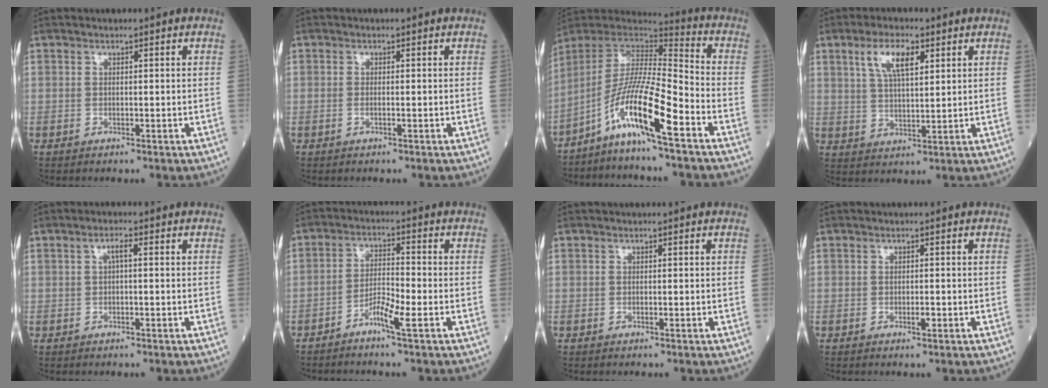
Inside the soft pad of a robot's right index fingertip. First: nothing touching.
{"total": 0.6, "force": [-0.2, 0.2, 0.5], "torque": [-0.012, -0.001, -0.004]}
{"total": 13.0, "force": [-7.5, -0.1, 10.6], "torque": [-0.207, -0.004, -0.143]}
{"total": 6.9, "force": [3.3, 2.2, 5.7], "torque": [-0.112, 0.009, 0.063]}
{"total": 1.6, "force": [0.2, 0.3, 1.6], "torque": [-0.027, 0.004, 0.003]}
{"total": 4.3, "force": [-2.7, 0.0, 3.3], "torque": [-0.062, 0.005, -0.054]}
{"total": 0.0}
{"total": 0.8, "force": [-0.3, 0.2, 0.7], "torque": [-0.014, -0.001, -0.005]}